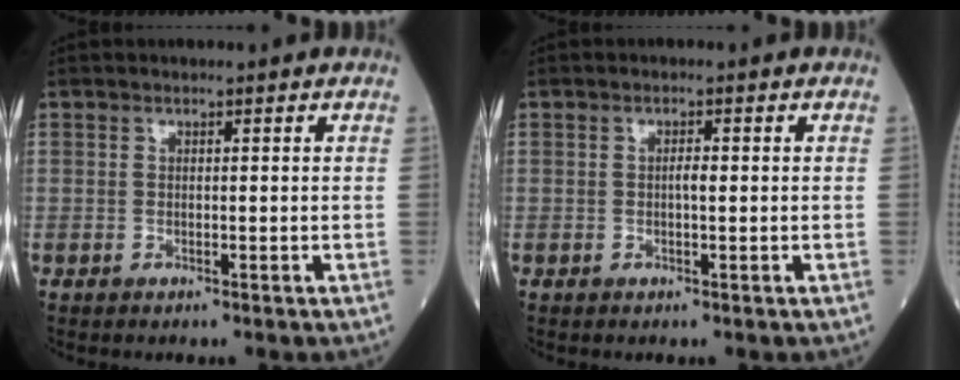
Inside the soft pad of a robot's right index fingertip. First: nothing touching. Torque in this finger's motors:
{"motor_torque": [0.30, -0.03, 0.13, 0.04]}